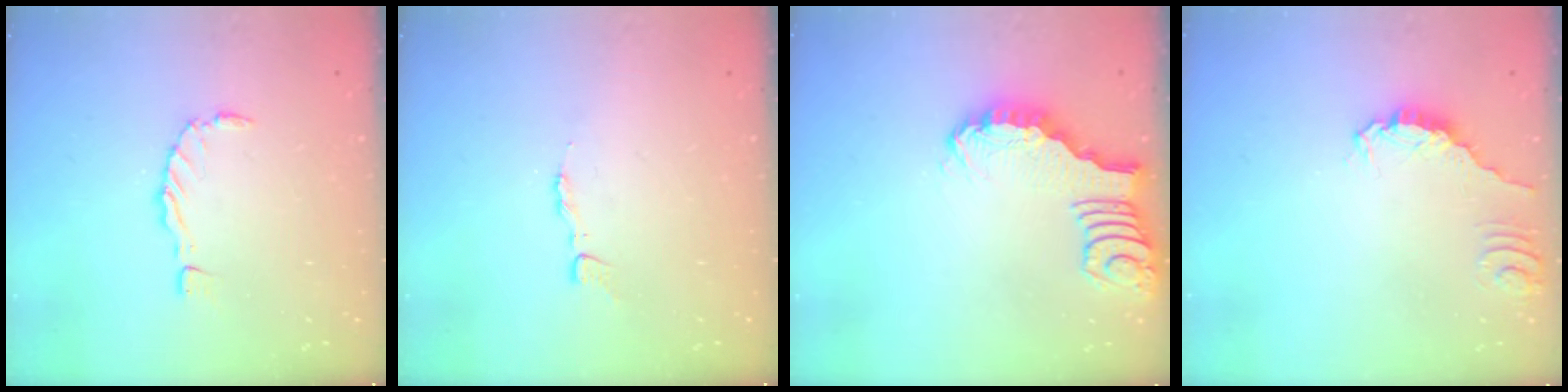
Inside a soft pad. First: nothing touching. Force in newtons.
{"total": 3.5, "press": 3.5, "slide": 0.3}
{"total": 2.7, "press": 2.7, "slide": 0.4}
{"total": 0.0}